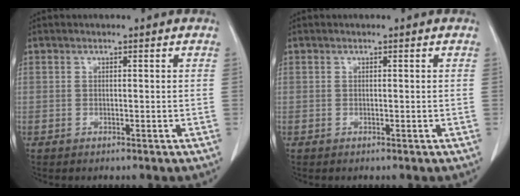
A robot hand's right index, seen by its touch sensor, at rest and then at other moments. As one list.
[{"total": 0.0}]